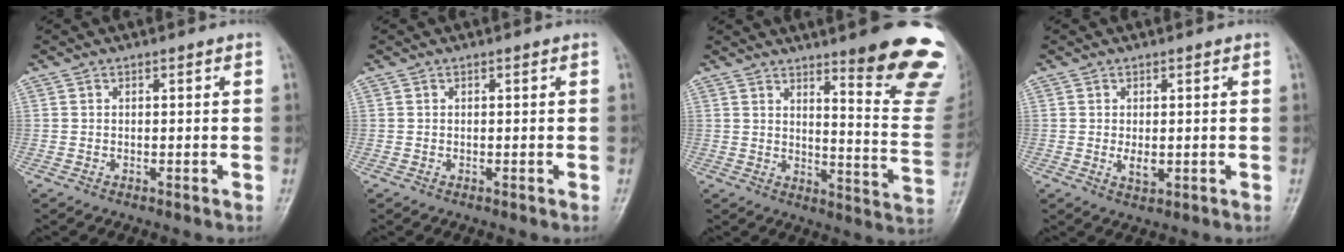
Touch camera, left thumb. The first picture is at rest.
{"total": 0.0}
{"total": 18.5, "force": [12.5, 2.8, 13.4], "torque": [-0.131, -0.090, 0.161]}
{"total": 2.7, "force": [0.0, 1.4, 2.2], "torque": [-0.033, -0.007, 0.006]}